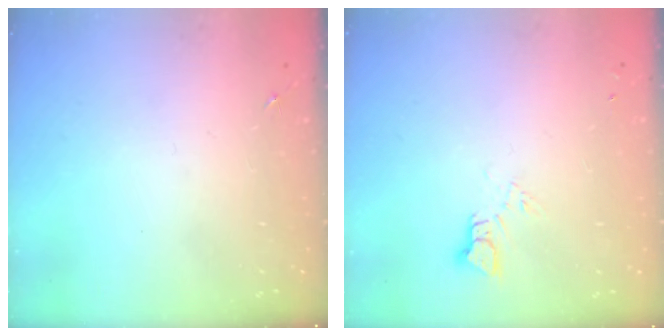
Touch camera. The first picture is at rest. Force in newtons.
{"total": 3.4, "press": 3.4, "slide": 0.1}